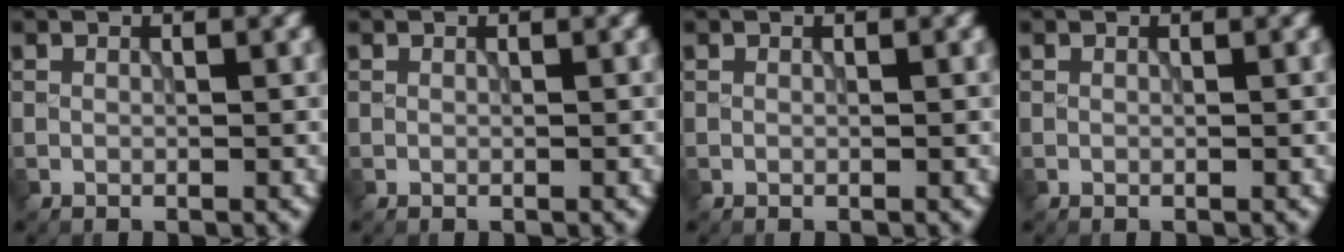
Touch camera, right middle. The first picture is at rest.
{"total": 0.0}
{"total": 0.0}
{"total": 0.0}